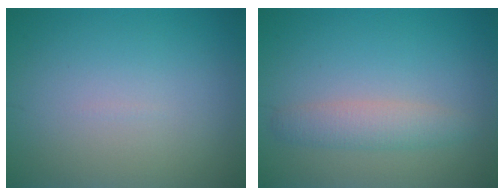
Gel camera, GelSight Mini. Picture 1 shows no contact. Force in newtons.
{"total": 2.4, "press": 2.4, "slide": 0.0}